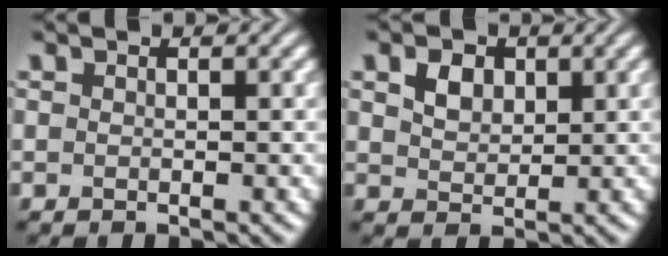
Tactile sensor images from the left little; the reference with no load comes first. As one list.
[{"total": 2.3, "force": [1.0, 1.7, 1.2], "torque": [-0.028, 0.002, 0.020]}]